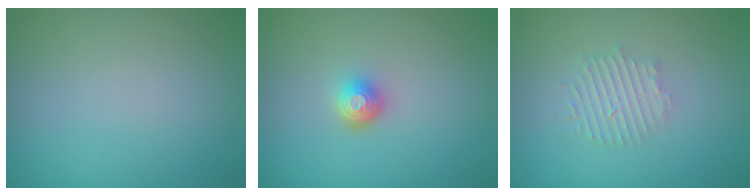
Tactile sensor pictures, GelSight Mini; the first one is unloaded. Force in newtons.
{"total": 2.0, "press": 1.5, "slide": 1.4}
{"total": 2.1, "press": 2.1, "slide": 0.4}